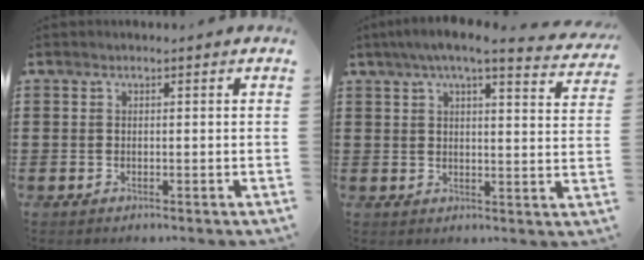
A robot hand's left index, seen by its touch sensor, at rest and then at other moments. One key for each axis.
{"total": 5.4, "fx": 4.3, "fy": 0.5, "fz": 3.3, "tx": -0.077, "ty": -0.014, "tz": 0.073}